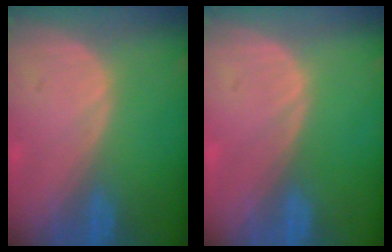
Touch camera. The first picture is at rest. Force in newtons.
{"total": 0.0}